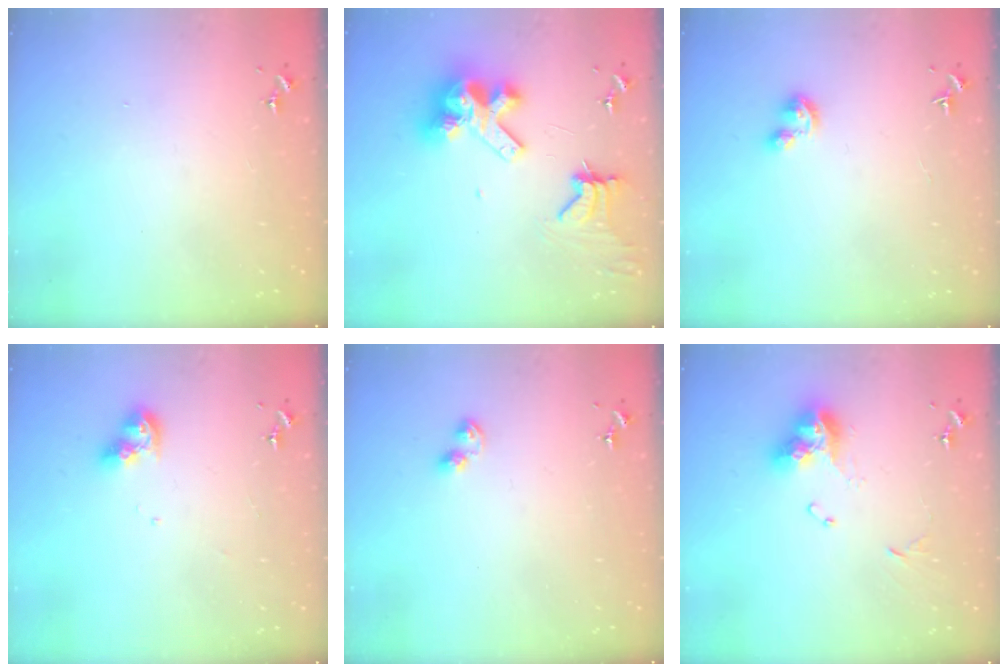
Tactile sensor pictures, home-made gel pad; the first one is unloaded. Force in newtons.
{"total": 15.2, "press": 15.0, "slide": 2.0}
{"total": 4.4, "press": 4.4, "slide": 0.4}
{"total": 9.4, "press": 9.4, "slide": 1.1}
{"total": 3.7, "press": 3.7, "slide": 0.4}
{"total": 12.9, "press": 12.8, "slide": 1.3}